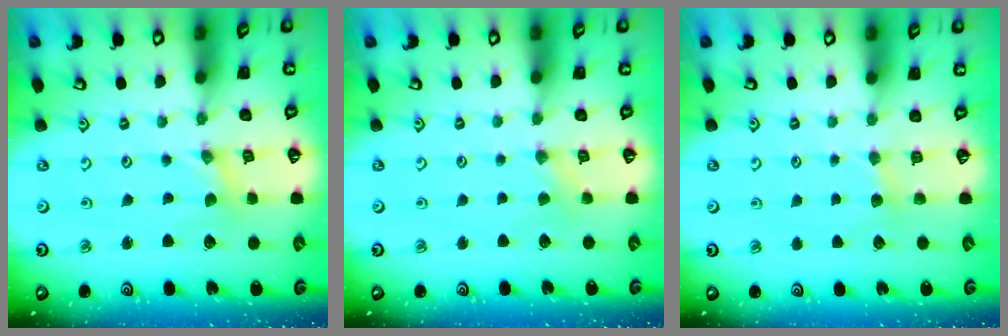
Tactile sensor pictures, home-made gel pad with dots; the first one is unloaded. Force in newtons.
{"total": 1.6, "press": 1.5, "slide": 0.4}
{"total": 2.9, "press": 2.9, "slide": 0.4}